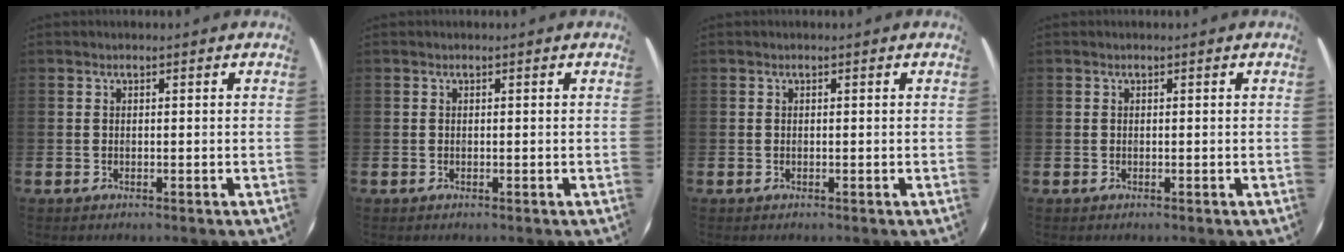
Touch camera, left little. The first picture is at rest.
{"total": 0.0}
{"total": 0.0}
{"total": 0.0}